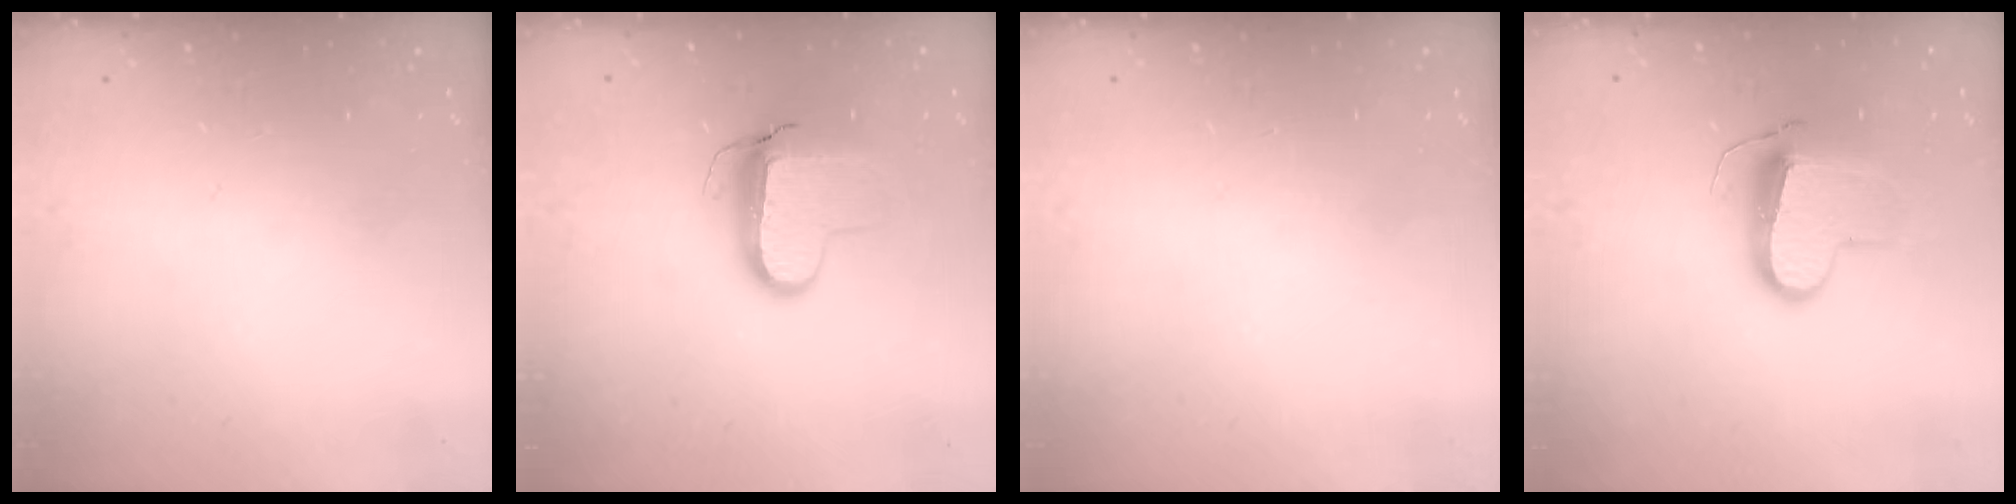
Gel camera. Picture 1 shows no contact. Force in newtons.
{"total": 9.9, "press": 9.9, "slide": 0.9}
{"total": 0.0}
{"total": 11.7, "press": 11.7, "slide": 0.9}